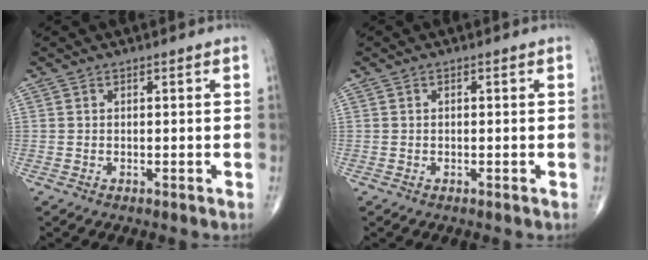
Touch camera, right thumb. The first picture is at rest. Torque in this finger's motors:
{"motor_torque": [-0.19, -0.08, 0.14, 0.06, -0.02]}